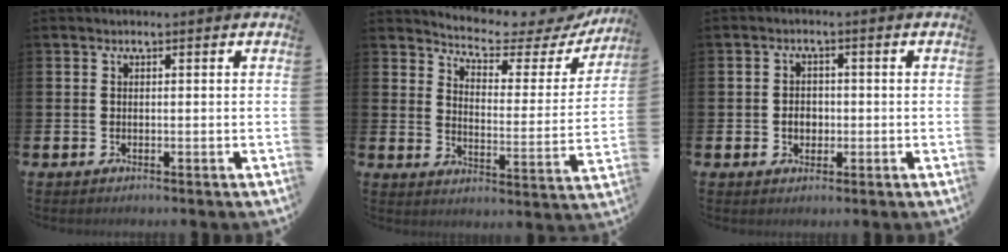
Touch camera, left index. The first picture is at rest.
{"total": 5.3, "force": [5.0, 1.2, 1.3], "torque": [-0.045, -0.044, 0.078]}
{"total": 2.4, "force": [-0.4, 2.0, 1.4], "torque": [-0.007, -0.003, -0.015]}